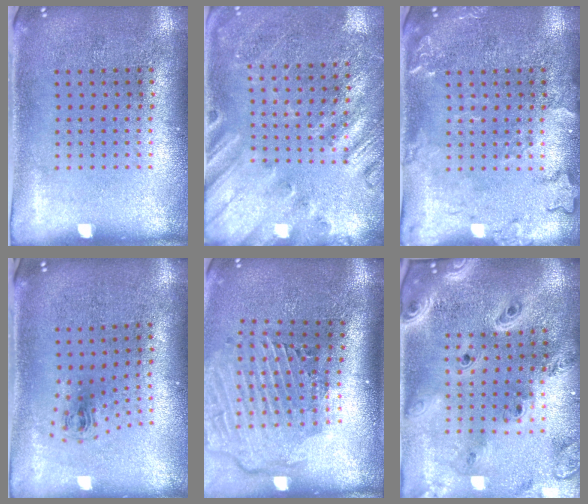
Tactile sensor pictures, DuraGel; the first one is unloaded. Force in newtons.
{"total": 2.2, "press": 2.1, "slide": 0.8}
{"total": 2.5, "press": 2.5, "slide": 0.4}
{"total": 0.8, "press": 0.4, "slide": 0.7}
{"total": 2.8, "press": 2.2, "slide": 1.8}
{"total": 4.0, "press": 3.0, "slide": 2.6}